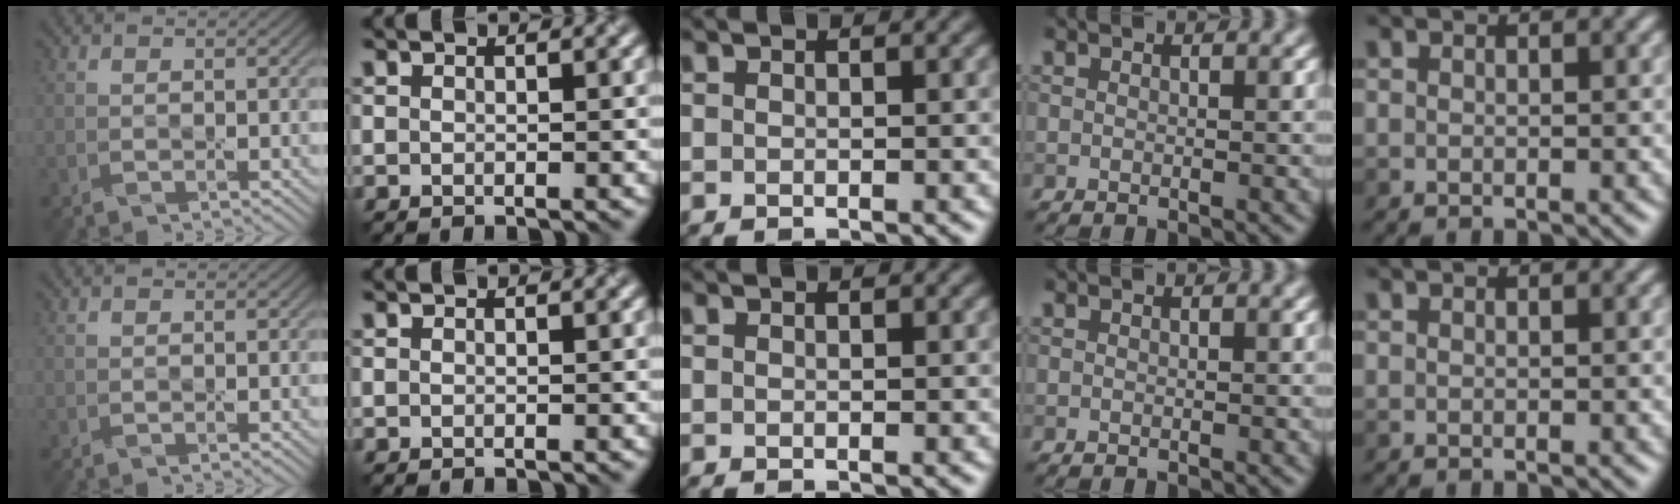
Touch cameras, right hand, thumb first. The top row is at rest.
{}